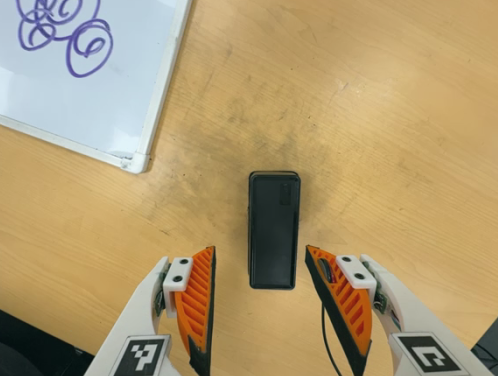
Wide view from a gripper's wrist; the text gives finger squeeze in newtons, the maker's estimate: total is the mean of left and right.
{"total": 0.0}